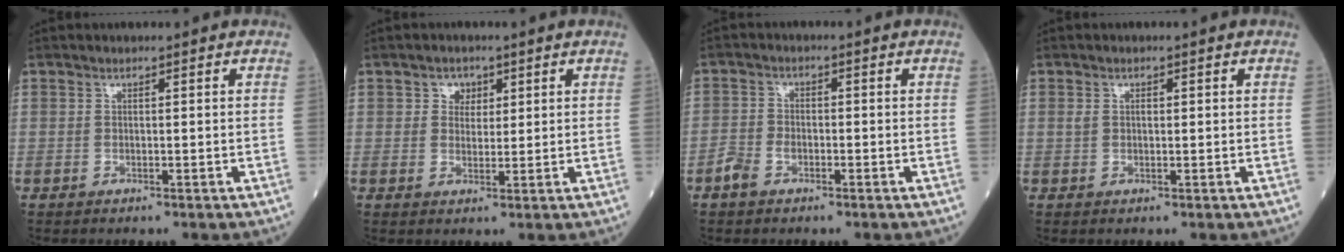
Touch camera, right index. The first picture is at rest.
{"total": 2.6, "force": [1.2, 2.1, 1.0], "torque": [-0.012, 0.003, 0.016]}
{"total": 3.1, "force": [-1.8, 1.8, 1.7], "torque": [-0.038, 0.007, -0.035]}
{"total": 1.3, "force": [0.3, 0.8, 1.0], "torque": [-0.025, 0.013, 0.008]}